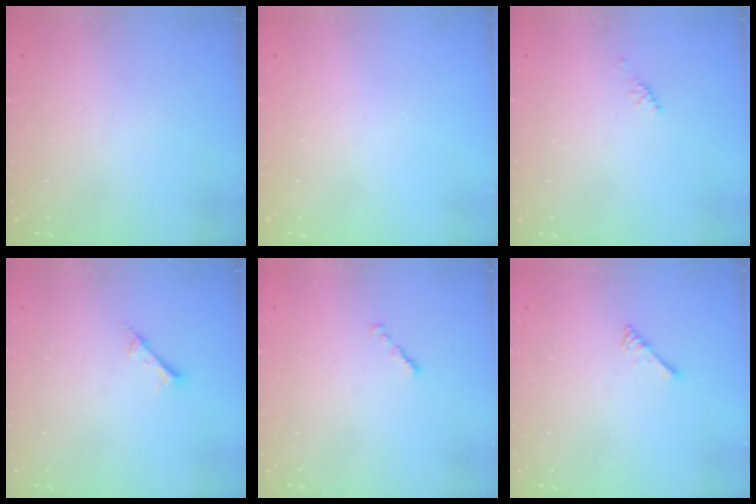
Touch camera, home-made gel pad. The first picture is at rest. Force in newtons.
{"total": 0.0}
{"total": 2.4, "press": 2.3, "slide": 0.7}
{"total": 2.0, "press": 2.0, "slide": 0.2}
{"total": 0.7, "press": 0.6, "slide": 0.4}
{"total": 2.5, "press": 2.5, "slide": 0.4}